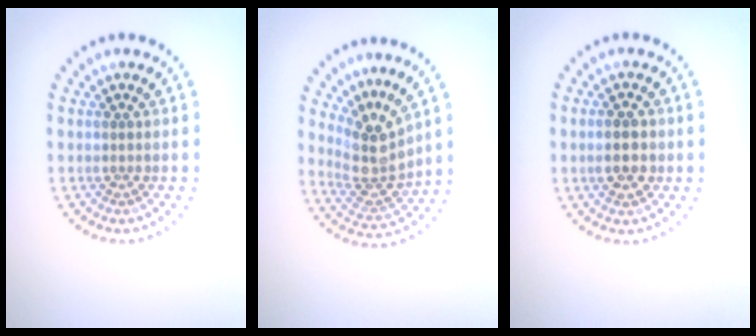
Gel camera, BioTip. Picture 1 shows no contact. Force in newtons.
{"total": 3.9, "press": 2.7, "slide": 2.7}
{"total": 2.8, "press": 2.8, "slide": 0.4}